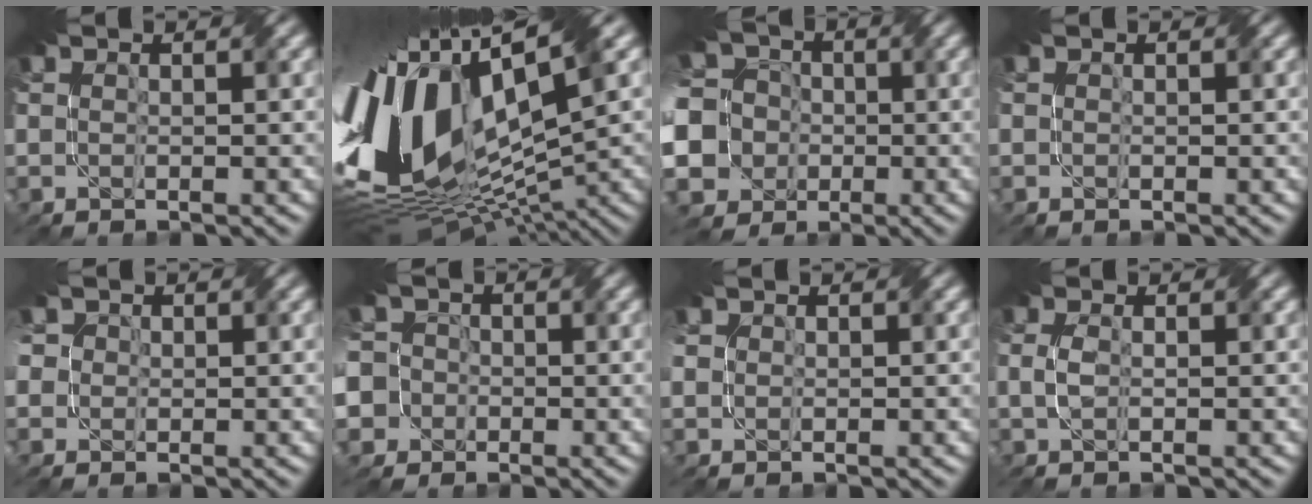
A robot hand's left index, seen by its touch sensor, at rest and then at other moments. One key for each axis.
{"total": 17.5, "fx": 2.0, "fy": 8.9, "fz": 14.9, "tx": -0.310, "ty": -0.018, "tz": 0.035}
{"total": 14.7, "fx": -3.9, "fy": 13.1, "fz": 5.5, "tx": -0.157, "ty": -0.003, "tz": -0.095}
{"total": 0.0}
{"total": 3.8, "fx": 1.2, "fy": 3.2, "fz": 1.7, "tx": -0.048, "ty": 0.018, "tz": 0.012}
{"total": 10.4, "fx": -3.6, "fy": 9.2, "fz": 3.2, "tx": -0.084, "ty": -0.001, "tz": -0.105}
{"total": 1.0, "fx": 0.3, "fy": 0.9, "fz": 0.3, "tx": -0.010, "ty": 0.003, "tz": 0.005}
{"total": 1.3, "fx": -0.4, "fy": 0.6, "fz": 1.1, "tx": -0.029, "ty": 0.001, "tz": -0.011}